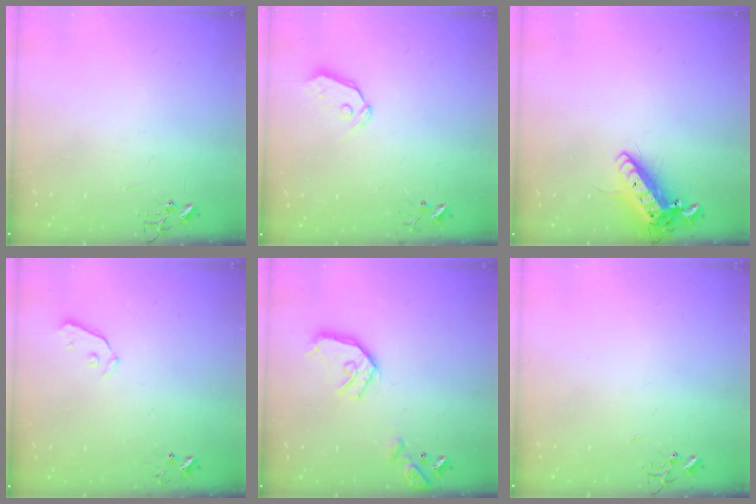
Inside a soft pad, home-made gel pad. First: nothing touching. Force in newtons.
{"total": 4.8, "press": 4.8, "slide": 0.4}
{"total": 14.4, "press": 14.1, "slide": 2.7}
{"total": 3.3, "press": 3.2, "slide": 0.5}
{"total": 14.7, "press": 14.6, "slide": 1.6}
{"total": 0.0}